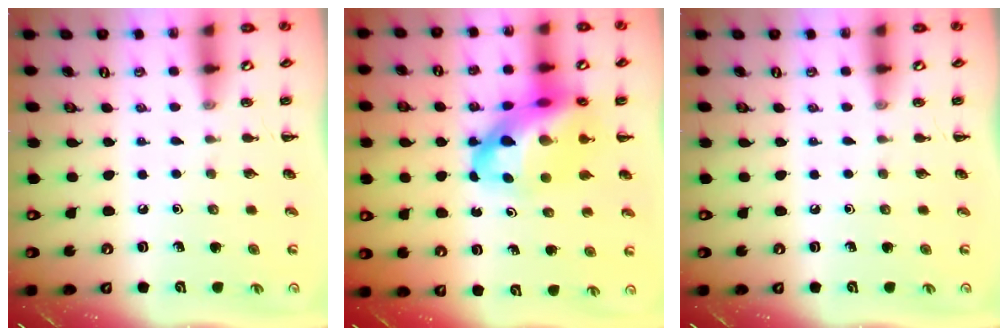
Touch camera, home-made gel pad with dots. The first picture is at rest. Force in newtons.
{"total": 17.9, "press": 17.4, "slide": 4.2}
{"total": 0.0}